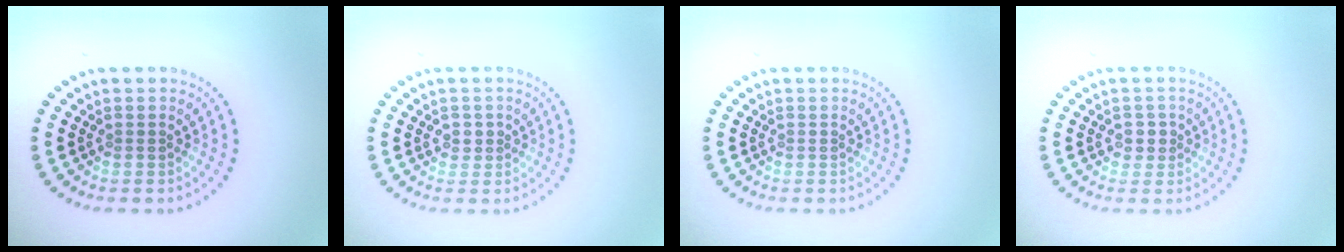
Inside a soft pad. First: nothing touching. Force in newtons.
{"total": 1.2, "press": 1.0, "slide": 0.6}
{"total": 0.0}
{"total": 1.4, "press": 1.2, "slide": 0.6}